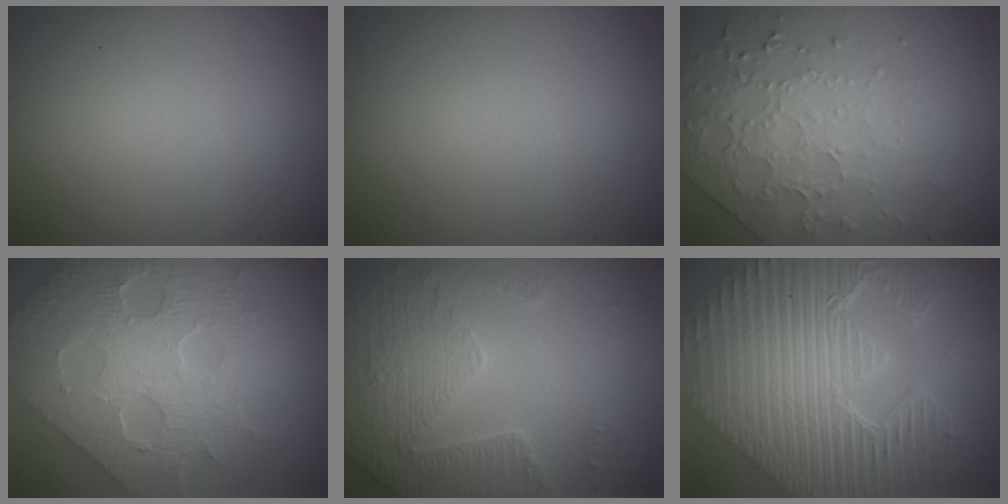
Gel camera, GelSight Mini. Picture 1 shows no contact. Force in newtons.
{"total": 0.0}
{"total": 4.6, "press": 3.1, "slide": 3.4}
{"total": 8.9, "press": 6.4, "slide": 6.2}
{"total": 3.9, "press": 3.8, "slide": 0.8}
{"total": 12.5, "press": 8.2, "slide": 9.5}